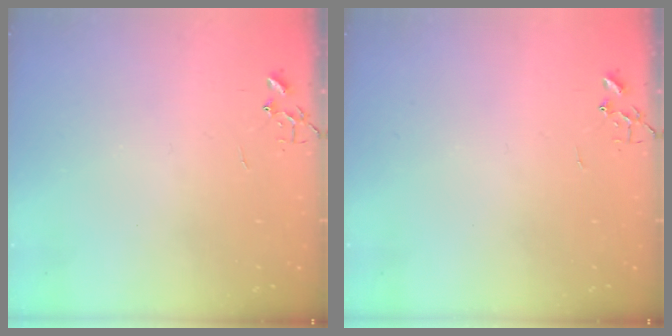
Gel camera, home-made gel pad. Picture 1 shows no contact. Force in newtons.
{"total": 0.0}